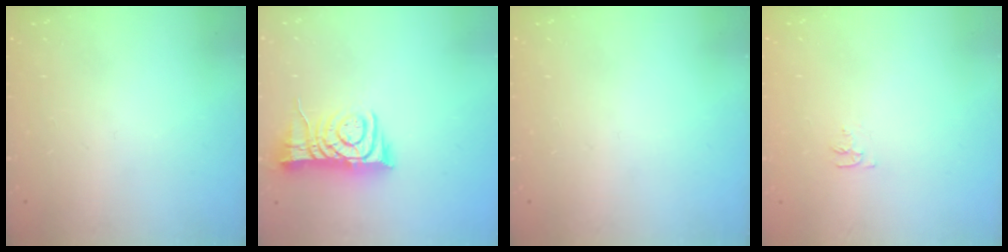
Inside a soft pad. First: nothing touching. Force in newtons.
{"total": 9.1, "press": 9.1, "slide": 1.2}
{"total": 0.0}
{"total": 4.0, "press": 3.9, "slide": 0.4}